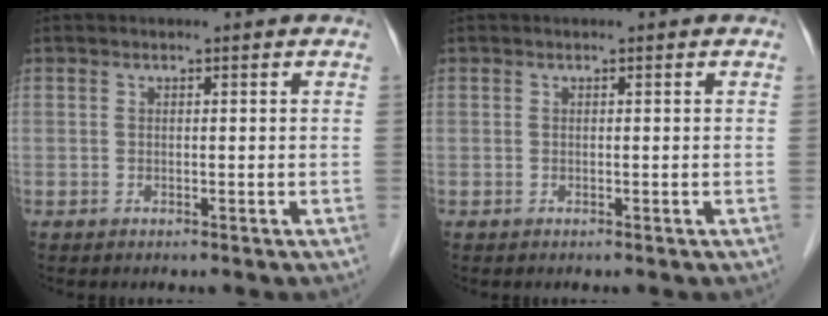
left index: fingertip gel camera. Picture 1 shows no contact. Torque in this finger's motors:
{"motor_torque": [0.00, 0.00, 0.00, 0.00]}